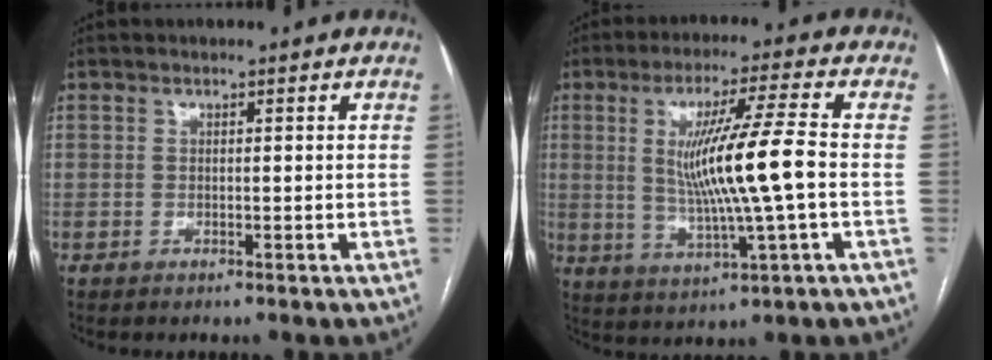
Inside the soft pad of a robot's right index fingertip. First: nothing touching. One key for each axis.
{"total": 12.4, "fx": 0.0, "fy": -0.5, "fz": 12.4, "tx": -0.228, "ty": -0.005, "tz": 0.002}